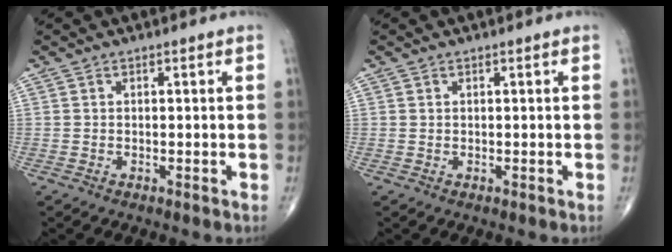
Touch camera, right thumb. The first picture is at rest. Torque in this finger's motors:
{"motor_torque": [-0.32, 0.15, -0.33, -0.24, 0.03]}